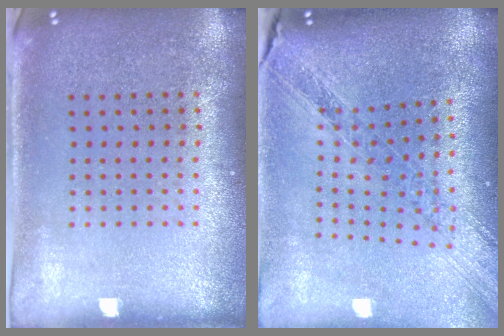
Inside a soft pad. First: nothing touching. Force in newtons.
{"total": 1.4, "press": 1.3, "slide": 0.5}